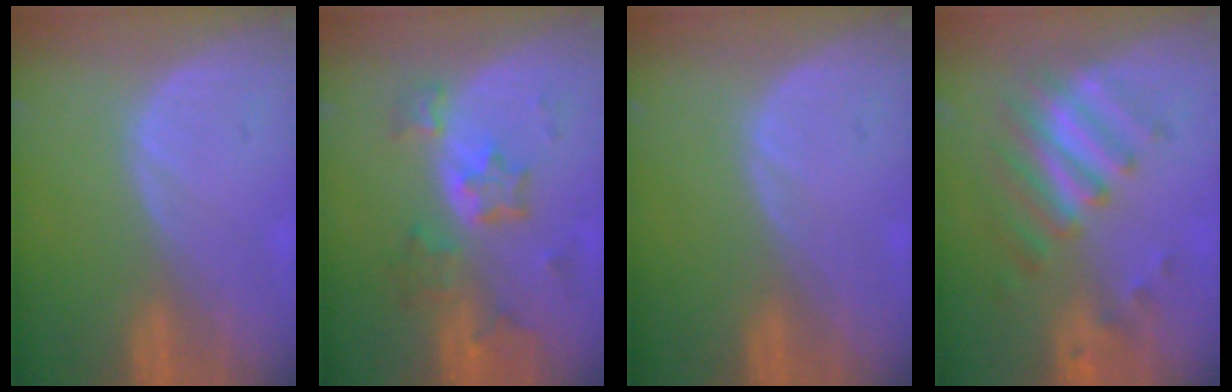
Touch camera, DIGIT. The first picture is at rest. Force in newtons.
{"total": 7.2, "press": 6.5, "slide": 3.1}
{"total": 0.0}
{"total": 8.0, "press": 7.2, "slide": 3.6}